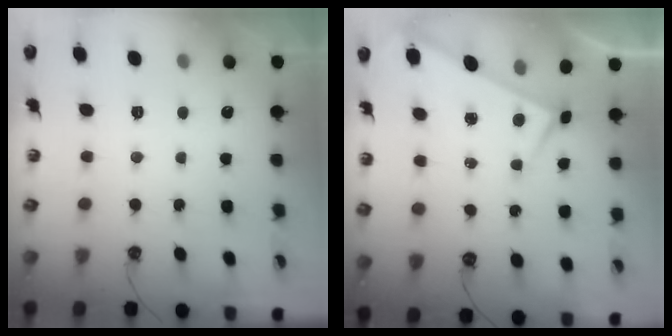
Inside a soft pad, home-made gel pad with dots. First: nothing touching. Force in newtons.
{"total": 3.9, "press": 3.9, "slide": 0.3}